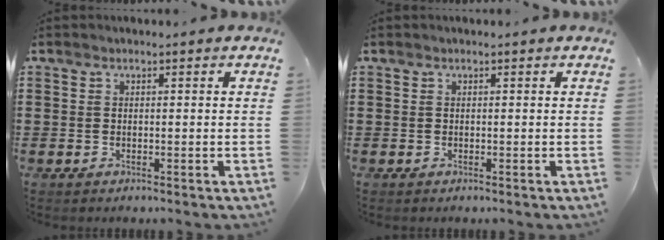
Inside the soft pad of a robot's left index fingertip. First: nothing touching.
{"total": 0.0}